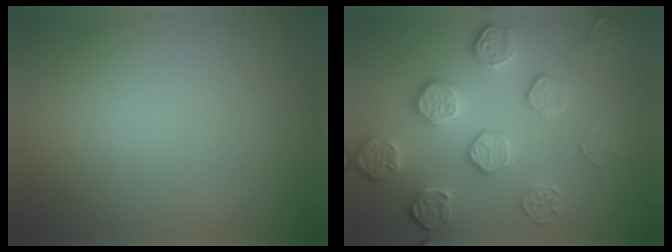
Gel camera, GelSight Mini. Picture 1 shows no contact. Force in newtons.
{"total": 5.1, "press": 4.1, "slide": 3.0}